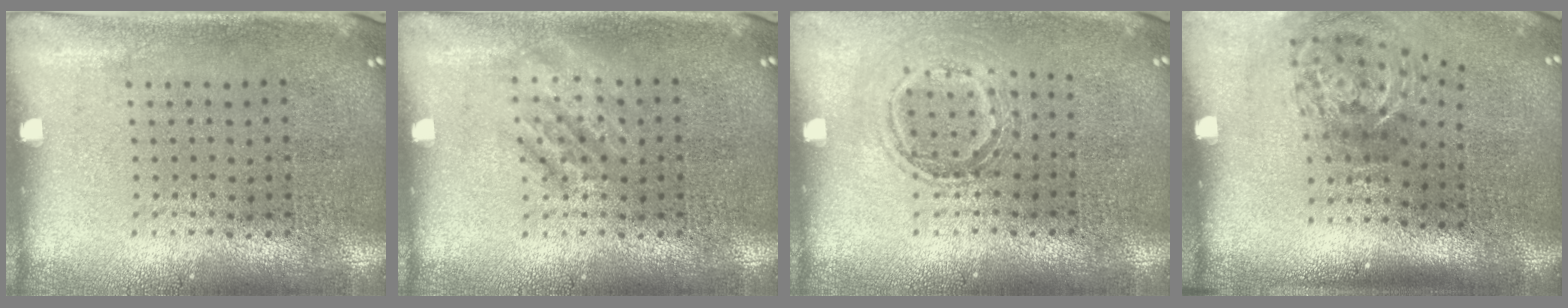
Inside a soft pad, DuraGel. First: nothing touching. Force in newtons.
{"total": 1.8, "press": 1.8, "slide": 0.3}
{"total": 1.3, "press": 1.1, "slide": 0.7}
{"total": 2.2, "press": 1.3, "slide": 1.8}